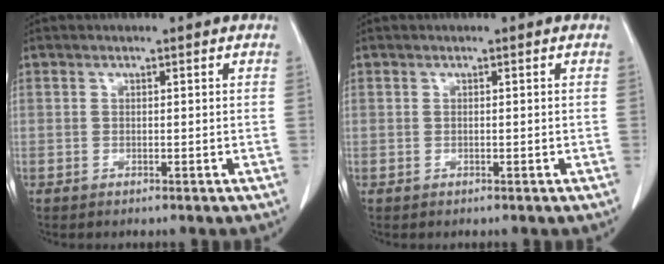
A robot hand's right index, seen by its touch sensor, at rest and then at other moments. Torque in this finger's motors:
{"motor_torque": [0.00, 0.00, 0.00, 0.00]}